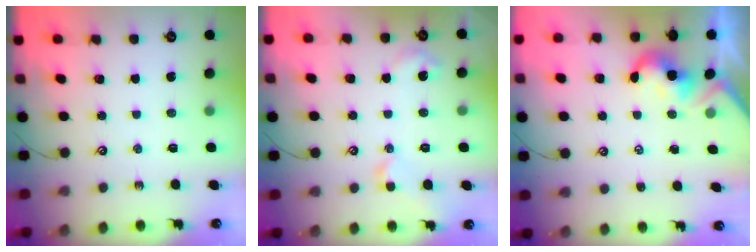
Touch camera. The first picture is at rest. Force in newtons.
{"total": 4.4, "press": 4.3, "slide": 0.7}
{"total": 1.9, "press": 1.9, "slide": 0.5}